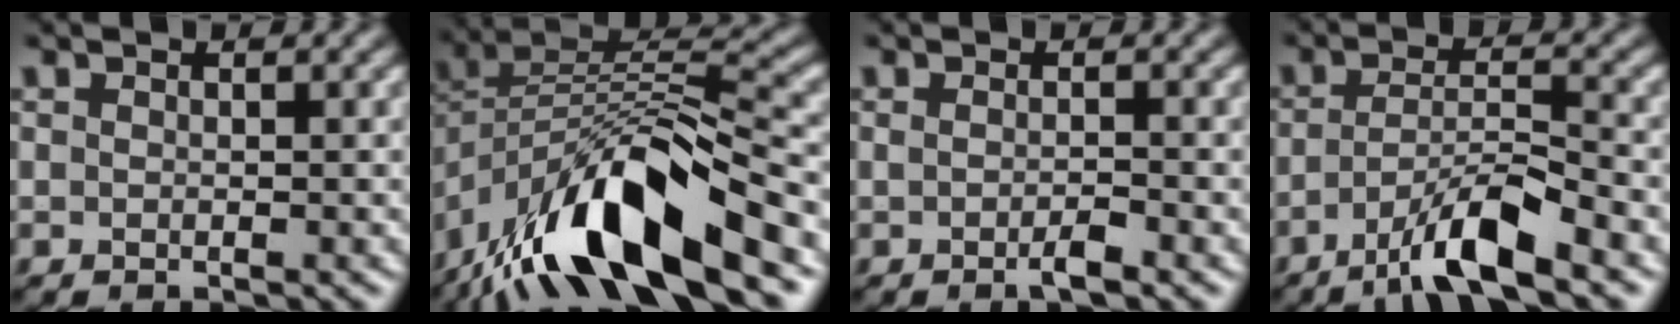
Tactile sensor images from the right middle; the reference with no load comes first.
{"total": 13.0, "force": [-7.2, 4.4, 9.8], "torque": [-0.176, 0.007, -0.141]}
{"total": 1.4, "force": [-0.6, 0.2, 1.2], "torque": [-0.023, -0.004, -0.013]}
{"total": 6.0, "force": [-3.7, 0.9, 4.6], "torque": [-0.080, 0.006, -0.072]}